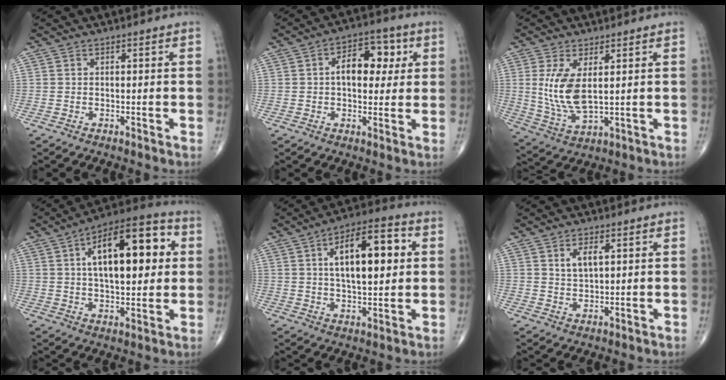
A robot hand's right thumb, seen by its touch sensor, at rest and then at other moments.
{"total": 9.9, "force": [1.9, 6.0, 7.6], "torque": [-0.081, 0.013, 0.025]}
{"total": 9.3, "force": [1.7, 3.9, 8.3], "torque": [-0.175, -0.020, 0.047]}
{"total": 20.3, "force": [4.7, 9.2, 17.6], "torque": [-0.240, 0.013, 0.063]}
{"total": 15.7, "force": [3.5, 6.7, 13.8], "torque": [-0.198, 0.009, 0.053]}
{"total": 4.1, "force": [1.6, 2.0, 3.2], "torque": [-0.052, -0.010, 0.031]}